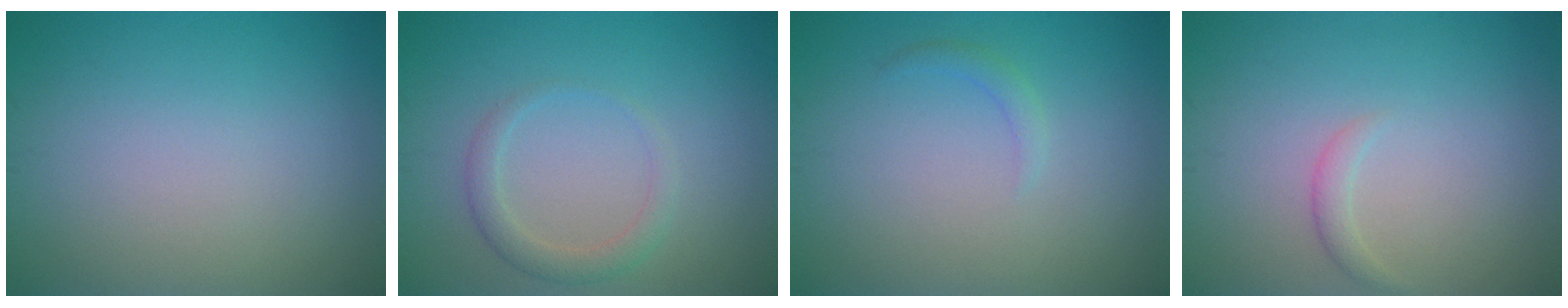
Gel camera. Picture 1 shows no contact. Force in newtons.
{"total": 2.0, "press": 2.0, "slide": 0.2}
{"total": 1.0, "press": 1.0, "slide": 0.1}
{"total": 1.1, "press": 1.1, "slide": 0.1}